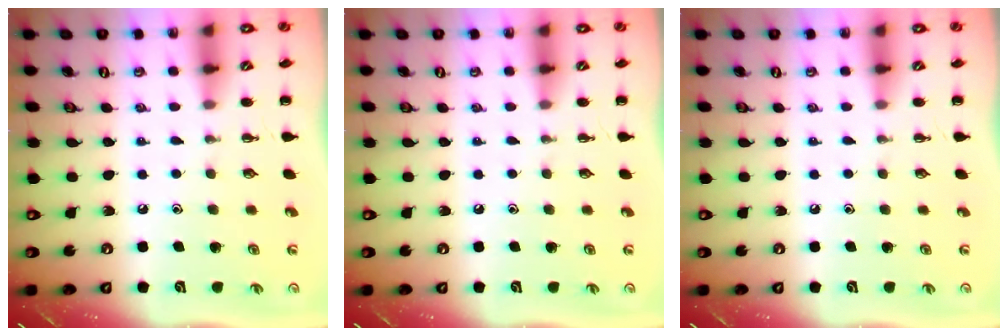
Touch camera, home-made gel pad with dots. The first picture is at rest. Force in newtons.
{"total": 0.0}
{"total": 0.0}